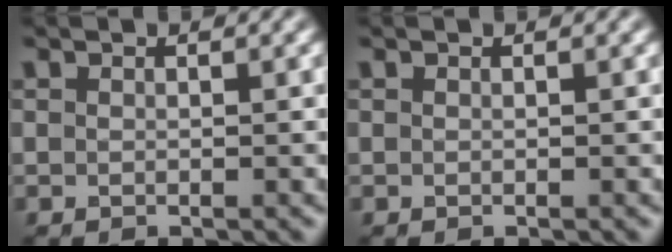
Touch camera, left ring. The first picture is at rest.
{"total": 0.0}